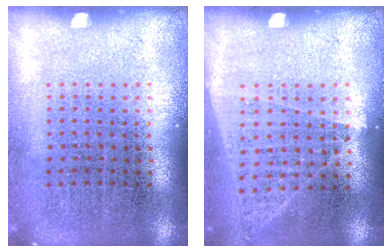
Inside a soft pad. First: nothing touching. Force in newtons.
{"total": 1.0, "press": 0.9, "slide": 0.4}